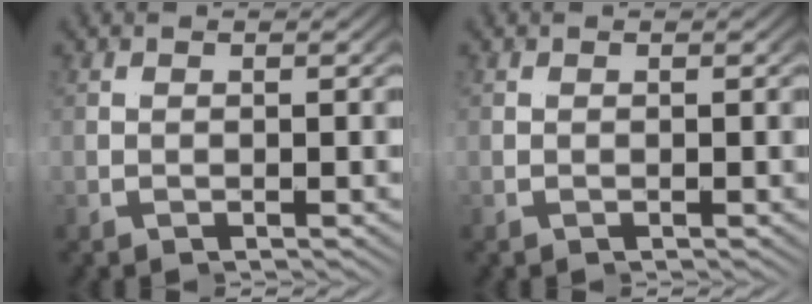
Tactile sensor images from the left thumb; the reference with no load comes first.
{"total": 0.0}